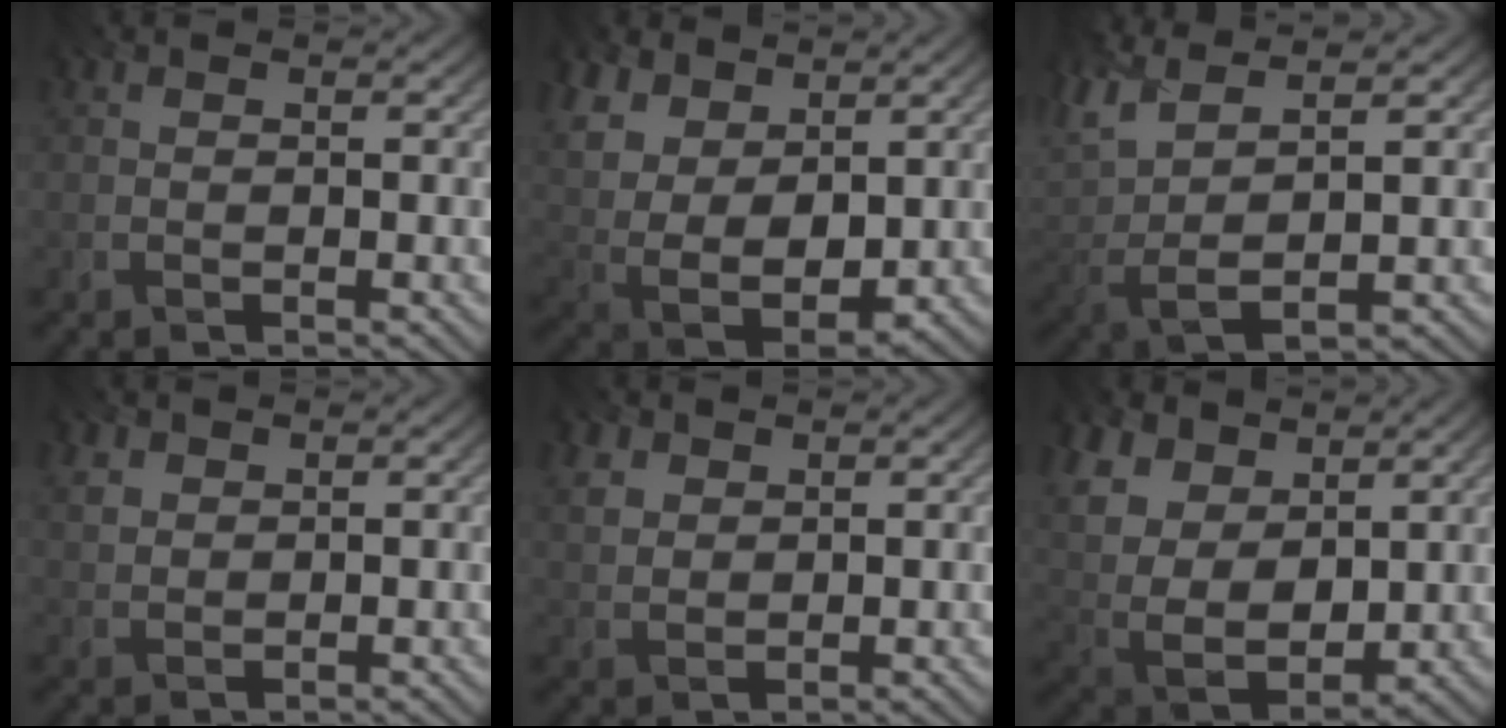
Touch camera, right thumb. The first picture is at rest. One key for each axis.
{"total": 12.0, "fx": 5.2, "fy": 7.6, "fz": 7.7, "tx": -0.209, "ty": 0.019, "tz": 0.100}
{"total": 8.8, "fx": 0.9, "fy": 3.4, "fz": 8.1, "tx": -0.212, "ty": -0.007, "tz": 0.013}
{"total": 2.5, "fx": 1.3, "fy": 1.7, "fz": 1.1, "tx": -0.031, "ty": -0.001, "tz": 0.029}
{"total": 3.5, "fx": 1.9, "fy": 2.4, "fz": 1.7, "tx": -0.051, "ty": -0.004, "tz": 0.042}
{"total": 12.1, "fx": 5.8, "fy": 7.7, "fz": 7.3, "tx": -0.214, "ty": 0.025, "tz": 0.100}